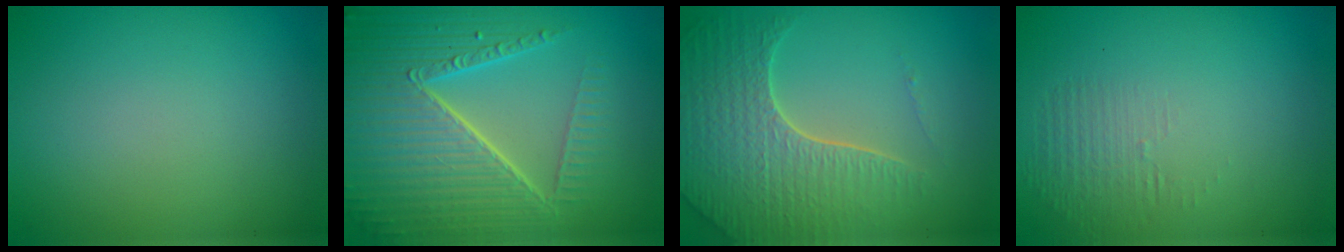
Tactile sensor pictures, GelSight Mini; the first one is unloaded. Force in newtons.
{"total": 9.3, "press": 6.1, "slide": 6.9}
{"total": 6.5, "press": 5.0, "slide": 4.2}
{"total": 1.2, "press": 0.1, "slide": 1.2}